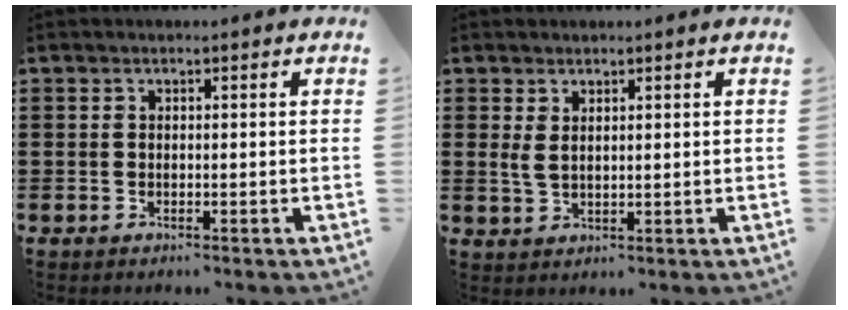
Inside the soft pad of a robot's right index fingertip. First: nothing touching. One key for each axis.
{"total": 2.2, "fx": 1.3, "fy": 0.8, "fz": 1.6, "tx": -0.035, "ty": 0.004, "tz": 0.023}